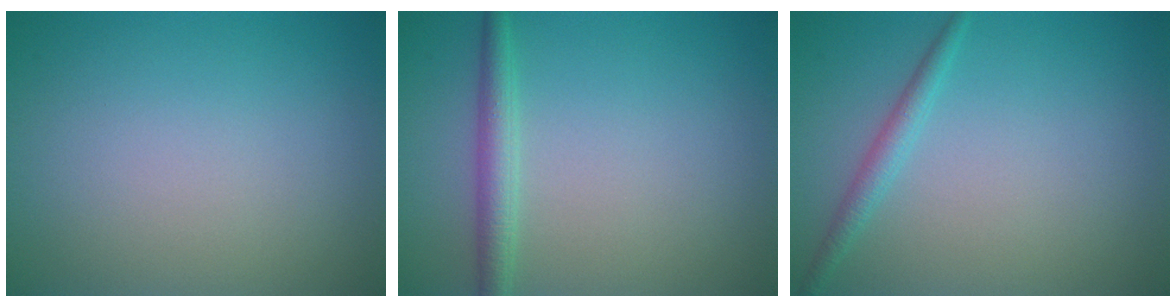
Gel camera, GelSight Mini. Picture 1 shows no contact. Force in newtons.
{"total": 2.3, "press": 2.3, "slide": 0.1}
{"total": 1.6, "press": 1.6, "slide": 0.1}